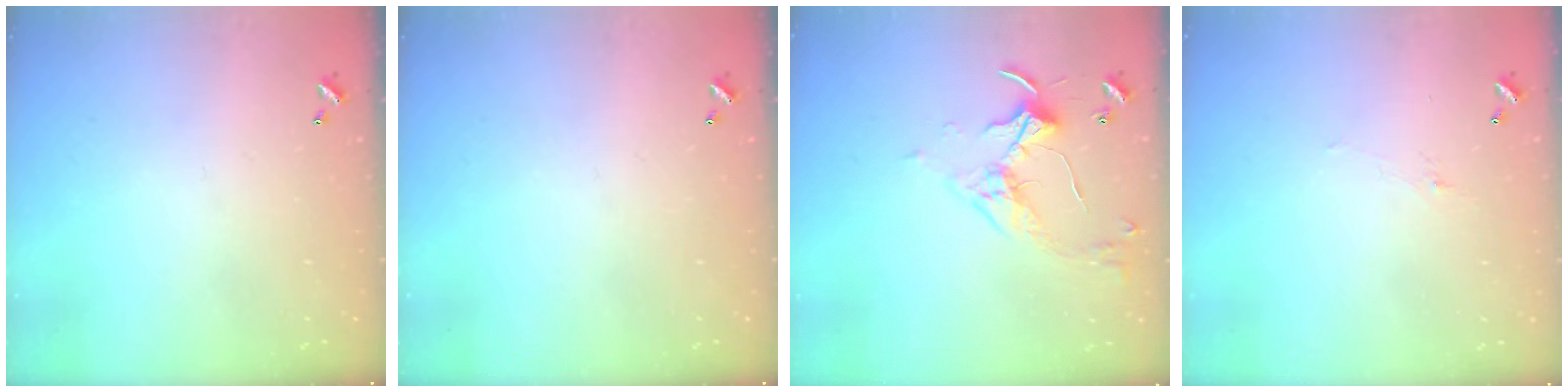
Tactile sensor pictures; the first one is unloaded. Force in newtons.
{"total": 0.0}
{"total": 3.4, "press": 3.4, "slide": 0.6}
{"total": 0.8, "press": 0.5, "slide": 0.6}